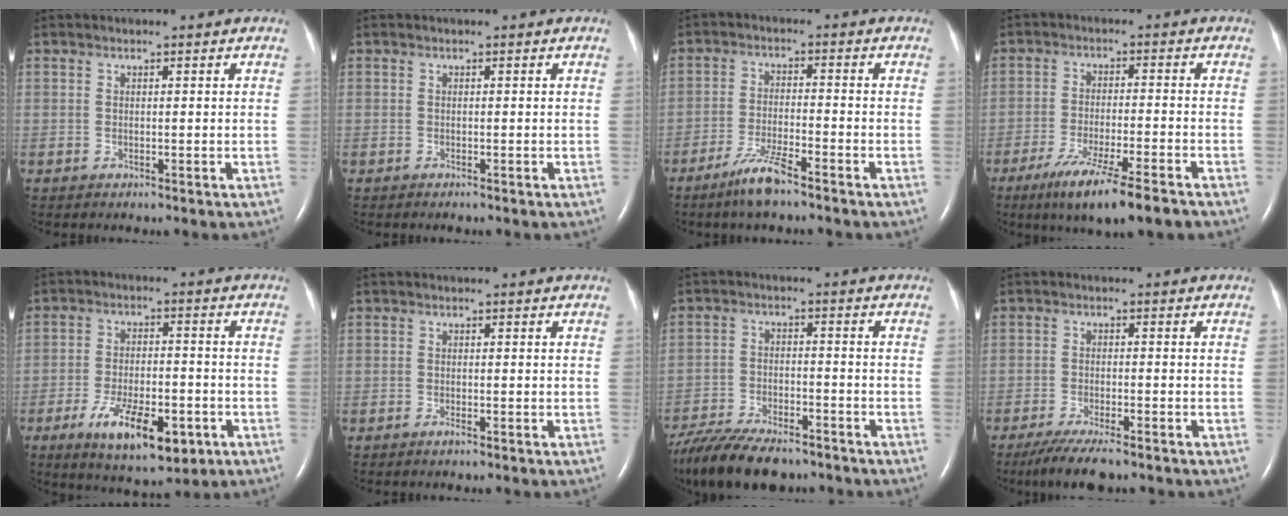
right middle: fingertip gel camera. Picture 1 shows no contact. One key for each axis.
{"total": 0.0}
{"total": 5.7, "fx": -4.3, "fy": 0.4, "fz": 3.7, "tx": -0.083, "ty": -0.011, "tz": -0.083}
{"total": 11.3, "fx": -7.9, "fy": 0.5, "fz": 8.1, "tx": -0.137, "ty": -0.029, "tz": -0.125}
{"total": 11.6, "fx": -5.5, "fy": 4.2, "fz": 9.3, "tx": -0.161, "ty": -0.013, "tz": -0.079}
{"total": 0.7, "fx": -0.5, "fy": 0.0, "fz": 0.4, "tx": -0.013, "ty": -0.001, "tz": -0.009}
{"total": 14.4, "fx": -11.6, "fy": 4.4, "fz": 7.2, "tx": -0.146, "ty": -0.019, "tz": -0.189}
{"total": 7.1, "fx": -5.6, "fy": 1.1, "fz": 4.2, "tx": -0.073, "ty": -0.017, "tz": -0.092}